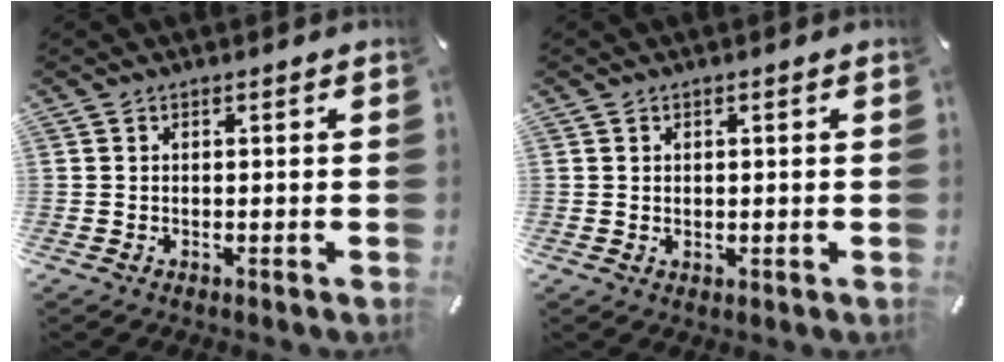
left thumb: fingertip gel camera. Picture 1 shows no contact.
{"total": 0.8, "force": [0.3, 0.7, 0.2], "torque": [-0.005, 0.002, 0.006]}